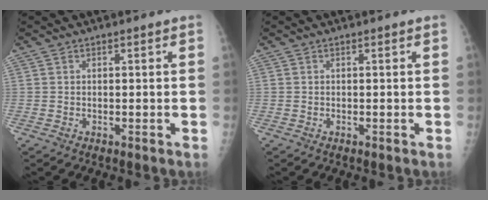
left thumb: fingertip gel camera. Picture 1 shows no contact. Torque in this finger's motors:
{"motor_torque": [0.00, 0.00, -0.01, -0.01, 0.00]}